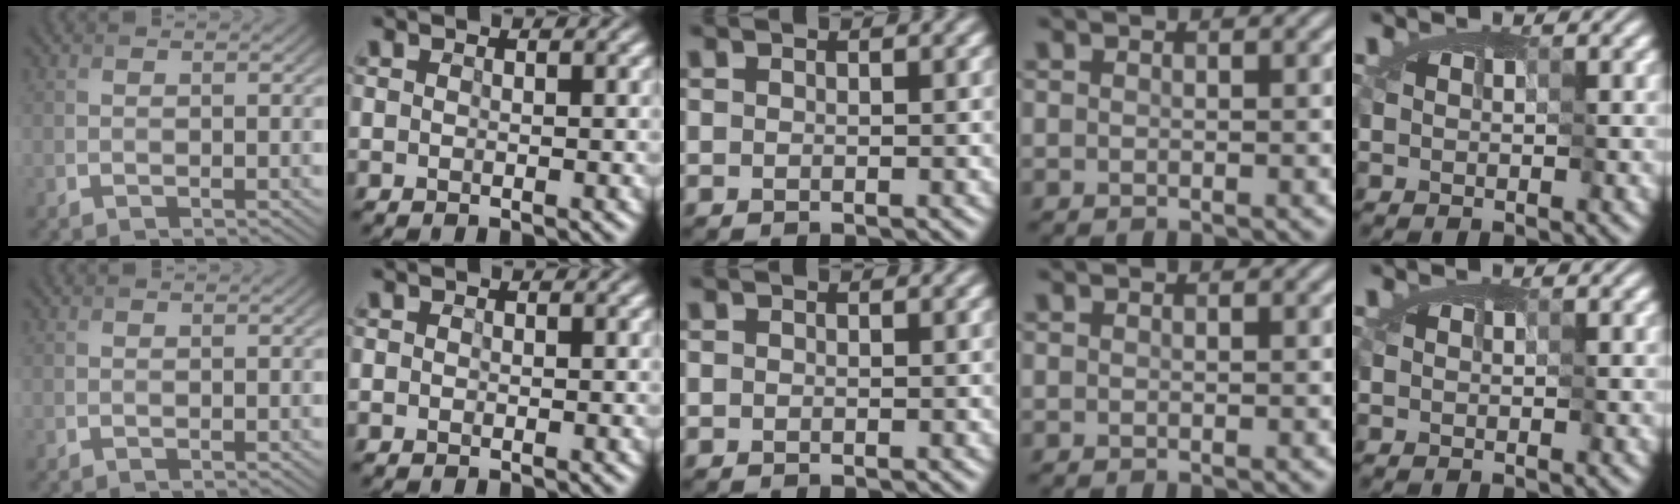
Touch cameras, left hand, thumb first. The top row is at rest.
{"index": {"total": 0.6, "force": [0.1, 0.5, 0.2], "torque": [0.007, 0.007, -0.006]}}